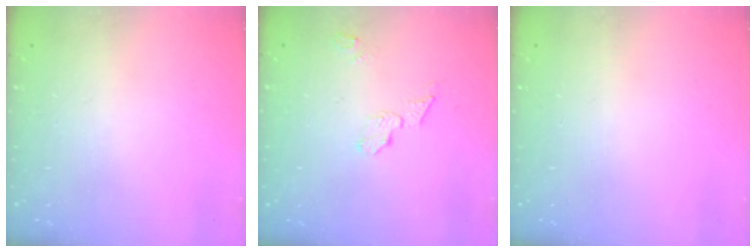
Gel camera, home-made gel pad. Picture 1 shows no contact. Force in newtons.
{"total": 5.3, "press": 5.3, "slide": 0.3}
{"total": 0.0}